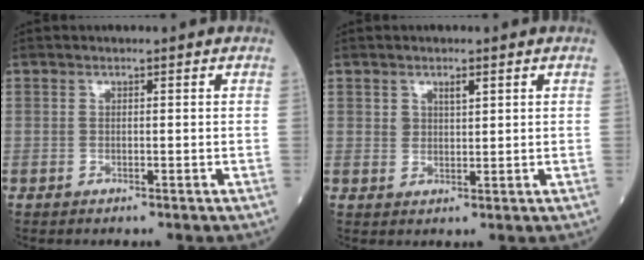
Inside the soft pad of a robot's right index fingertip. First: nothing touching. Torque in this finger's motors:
{"motor_torque": [-0.01, 0.05, -0.01, 0.02]}